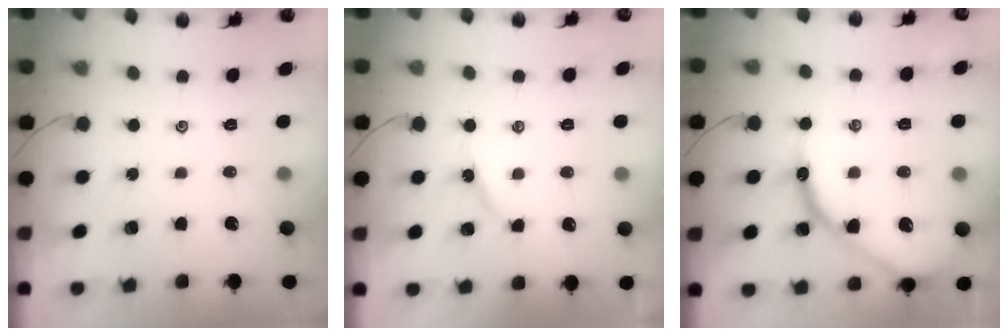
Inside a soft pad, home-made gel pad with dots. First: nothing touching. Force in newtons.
{"total": 4.1, "press": 4.1, "slide": 0.5}
{"total": 13.2, "press": 13.1, "slide": 1.0}